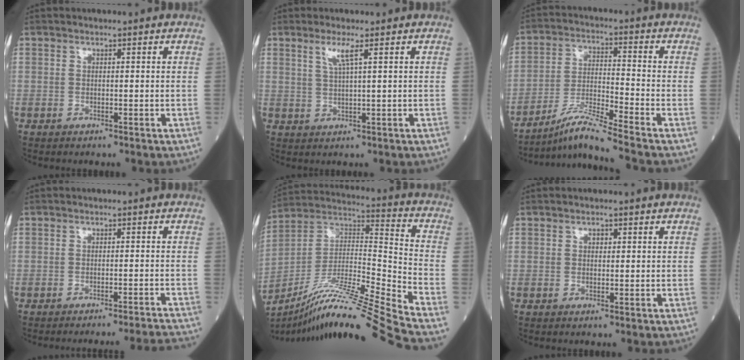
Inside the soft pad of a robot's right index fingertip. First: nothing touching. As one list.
[{"total": 3.0, "force": [1.5, -0.4, 2.5], "torque": [-0.057, -0.001, 0.031]}, {"total": 8.6, "force": [-7.3, -2.2, 4.1], "torque": [-0.087, -0.020, -0.134]}, {"total": 9.9, "force": [-9.4, -2.5, 1.5], "torque": [0.006, -0.019, -0.113]}, {"total": 23.8, "force": [-19.8, -2.7, 13.0], "torque": [-0.221, -0.019, -0.345]}, {"total": 0.8, "force": [0.2, 0.6, 0.5], "torque": [-0.007, 0.001, 0.003]}]